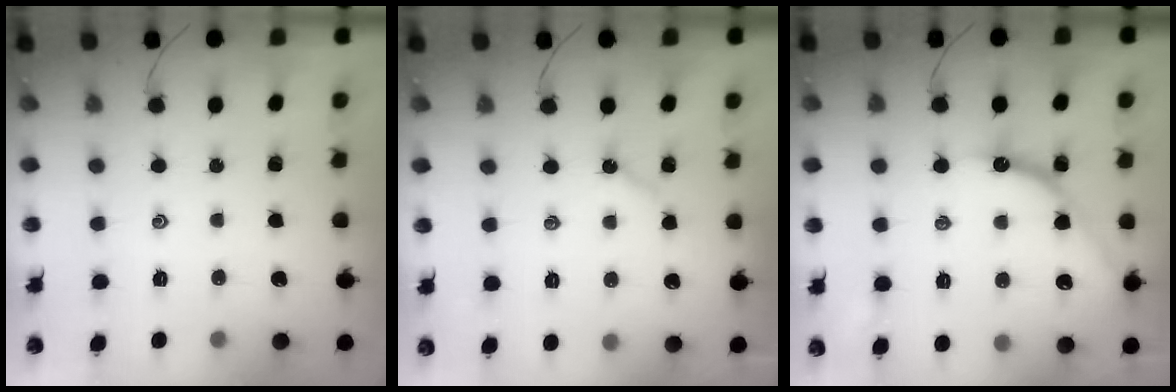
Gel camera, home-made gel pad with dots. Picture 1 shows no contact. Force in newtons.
{"total": 2.6, "press": 2.5, "slide": 0.3}
{"total": 10.8, "press": 10.7, "slide": 0.9}